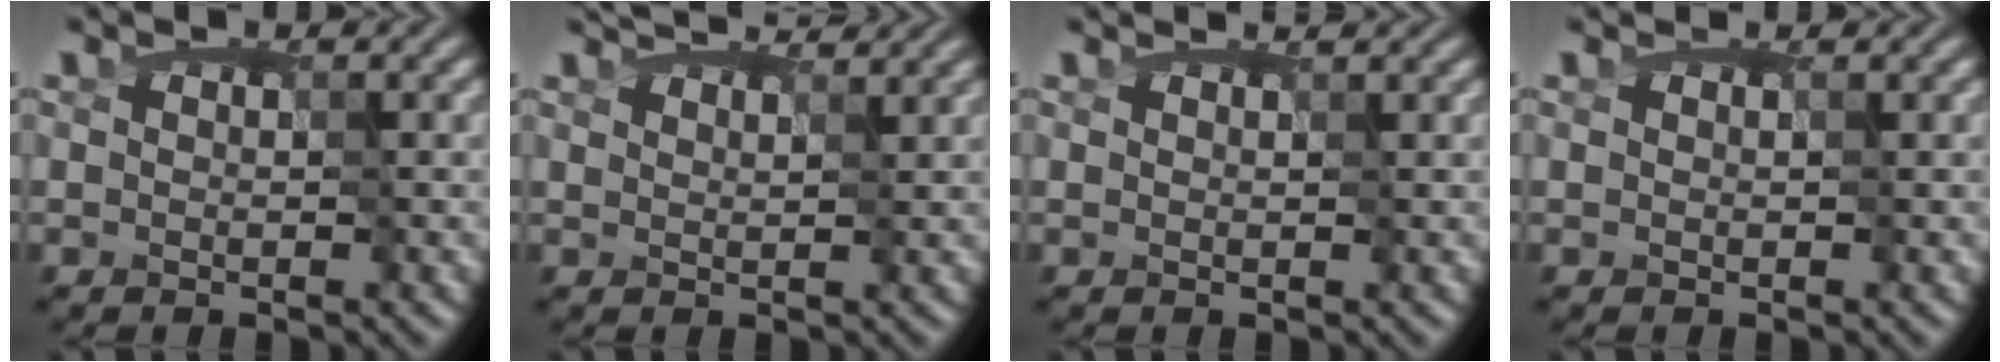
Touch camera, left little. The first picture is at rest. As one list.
[{"total": 5.0, "force": [4.3, 1.3, 2.2], "torque": [-0.049, 0.010, 0.056]}, {"total": 1.5, "force": [1.3, 0.4, 0.7], "torque": [-0.015, 0.008, 0.011]}, {"total": 0.5, "force": [0.5, 0.1, 0.0], "torque": [-0.006, -0.002, 0.009]}]